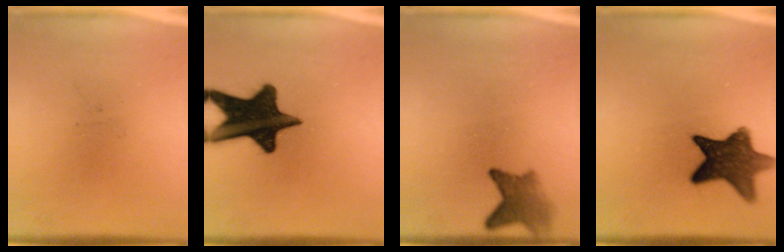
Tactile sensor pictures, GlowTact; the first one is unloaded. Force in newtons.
{"total": 17.0}
{"total": 4.1}
{"total": 11.5}